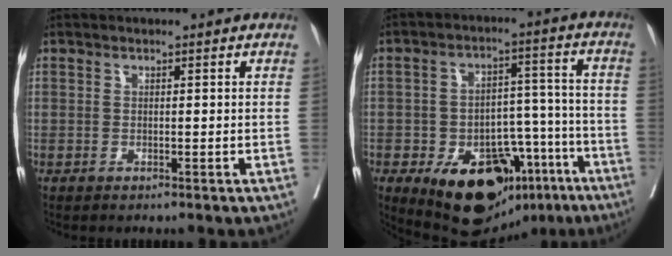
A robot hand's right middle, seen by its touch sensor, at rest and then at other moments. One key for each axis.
{"total": 20.2, "fx": -11.2, "fy": 11.4, "fz": 12.4, "tx": -0.183, "ty": 0.027, "tz": -0.157}